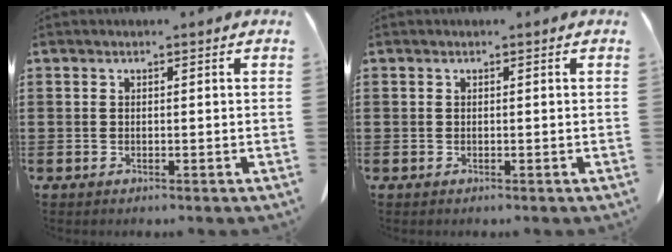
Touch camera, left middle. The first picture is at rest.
{"total": 0.0}